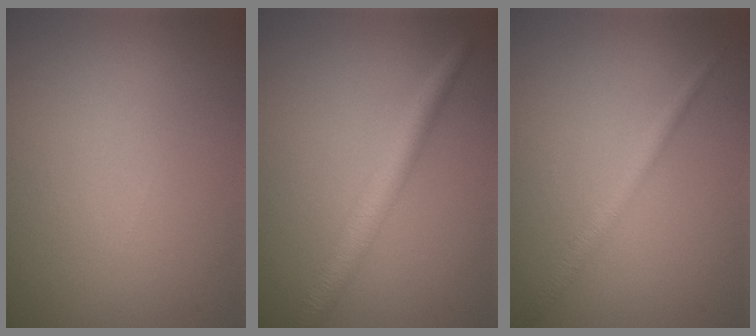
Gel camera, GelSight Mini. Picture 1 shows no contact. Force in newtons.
{"total": 3.2, "press": 3.2, "slide": 0.2}
{"total": 1.7, "press": 1.7, "slide": 0.1}